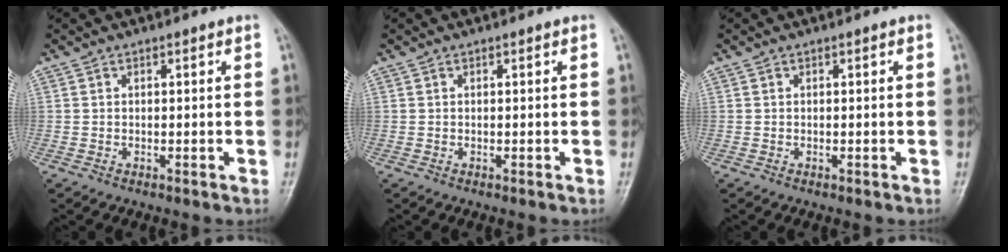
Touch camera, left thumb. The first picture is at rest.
{"total": 0.0}
{"total": 0.0}